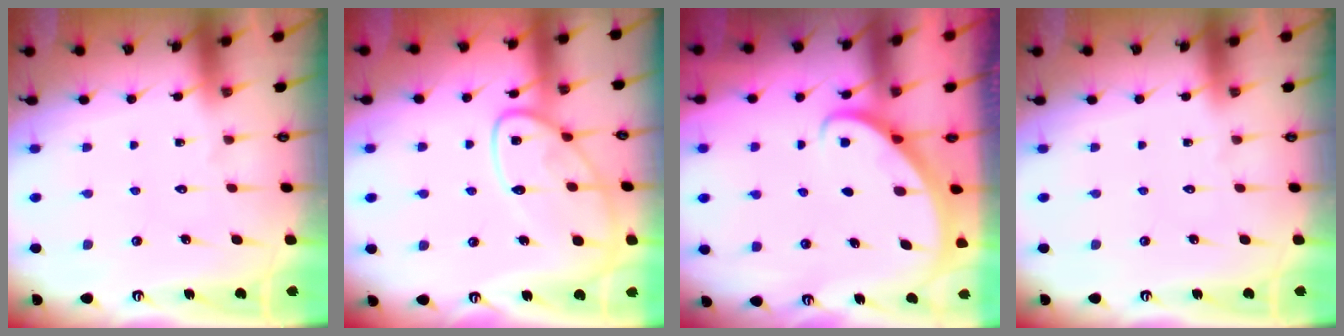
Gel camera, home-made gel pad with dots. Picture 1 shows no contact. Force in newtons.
{"total": 11.7, "press": 11.6, "slide": 0.7}
{"total": 2.7, "press": 2.7, "slide": 0.2}
{"total": 0.0}